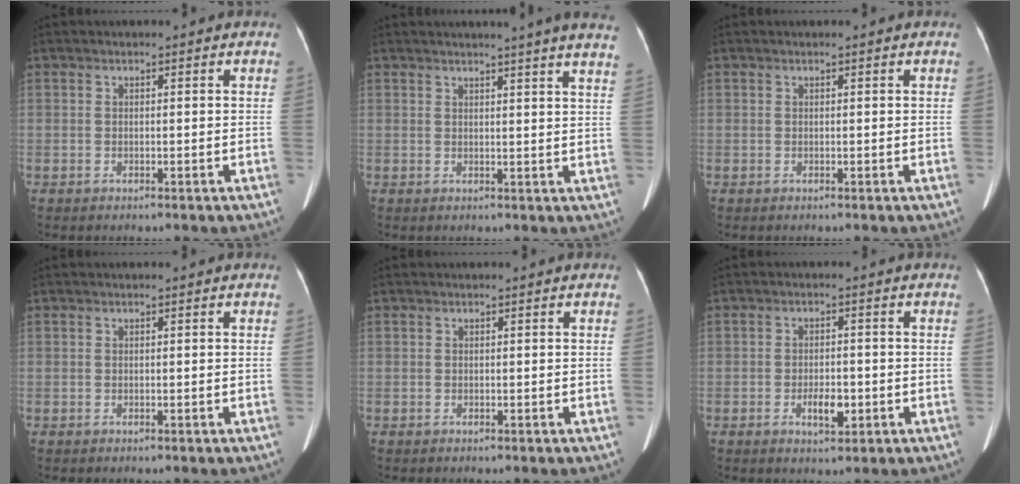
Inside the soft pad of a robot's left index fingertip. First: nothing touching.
{"total": 10.4, "force": [9.2, -1.2, 4.8], "torque": [-0.060, -0.033, 0.084]}
{"total": 0.0}
{"total": 0.0}
{"total": 0.0}
{"total": 3.8, "force": [-1.3, 1.8, 3.1], "torque": [-0.057, 0.001, -0.015]}